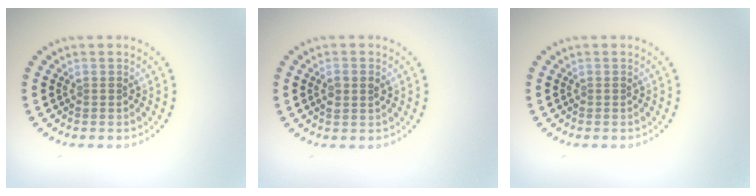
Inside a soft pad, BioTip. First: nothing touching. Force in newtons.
{"total": 1.5, "press": 1.4, "slide": 0.3}
{"total": 0.0}